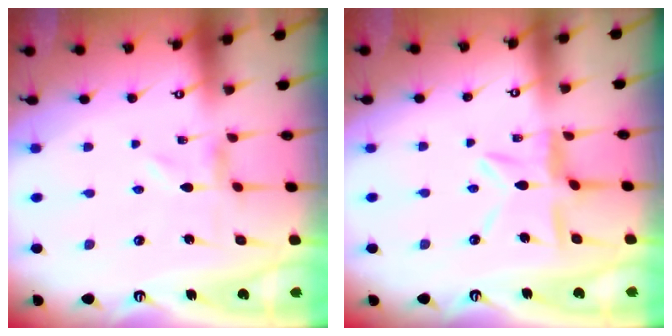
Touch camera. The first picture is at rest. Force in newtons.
{"total": 10.0, "press": 10.0, "slide": 1.0}